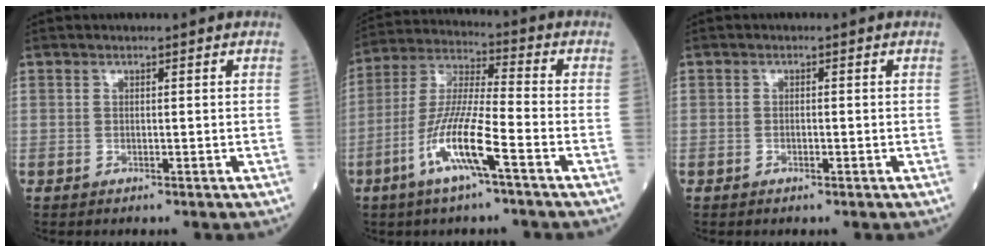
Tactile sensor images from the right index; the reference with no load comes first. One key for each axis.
{"total": 11.6, "fx": -5.2, "fy": 0.5, "fz": 10.4, "tx": -0.217, "ty": -0.004, "tz": -0.103}
{"total": 0.6, "fx": -0.3, "fy": 0.3, "fz": 0.5, "tx": -0.011, "ty": 0.001, "tz": -0.002}